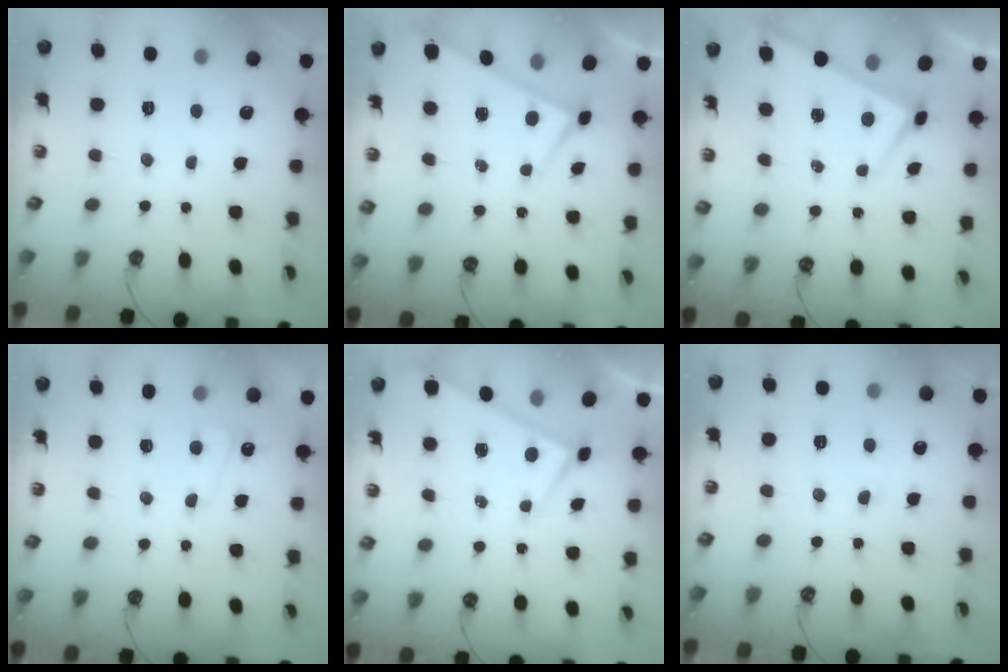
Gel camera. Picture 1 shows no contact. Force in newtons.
{"total": 1.4, "press": 1.3, "slide": 0.5}
{"total": 1.4, "press": 1.3, "slide": 0.5}
{"total": 2.4, "press": 2.4, "slide": 0.4}
{"total": 0.0}
{"total": 2.2, "press": 2.2, "slide": 0.4}